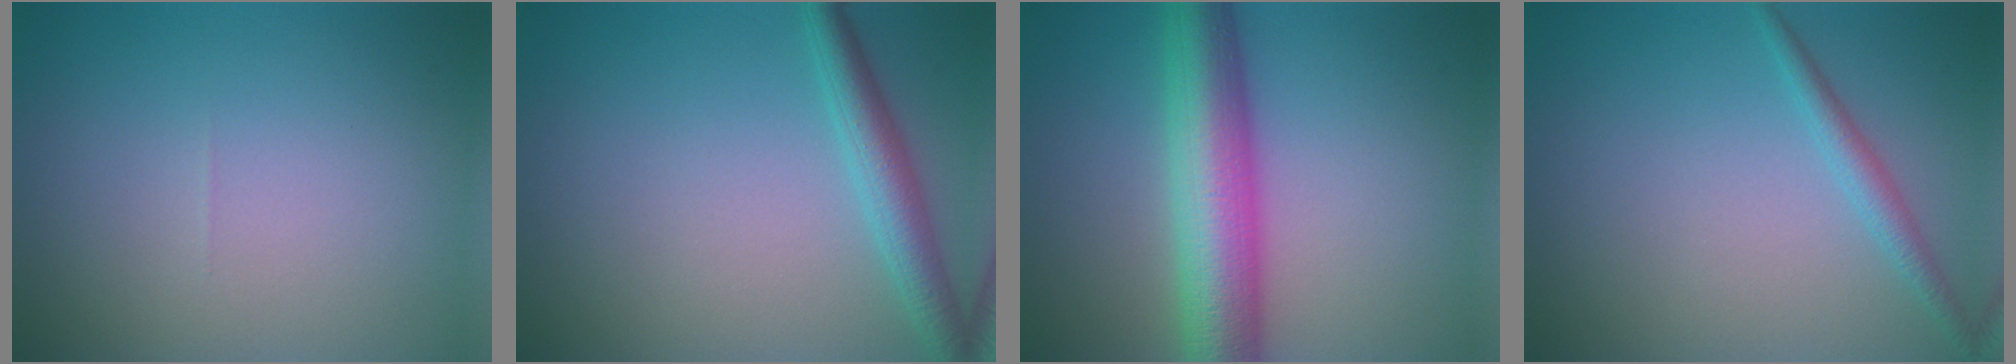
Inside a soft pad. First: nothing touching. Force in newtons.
{"total": 3.4, "press": 3.4, "slide": 0.1}
{"total": 7.8, "press": 7.8, "slide": 0.1}
{"total": 1.8, "press": 1.8, "slide": 0.1}